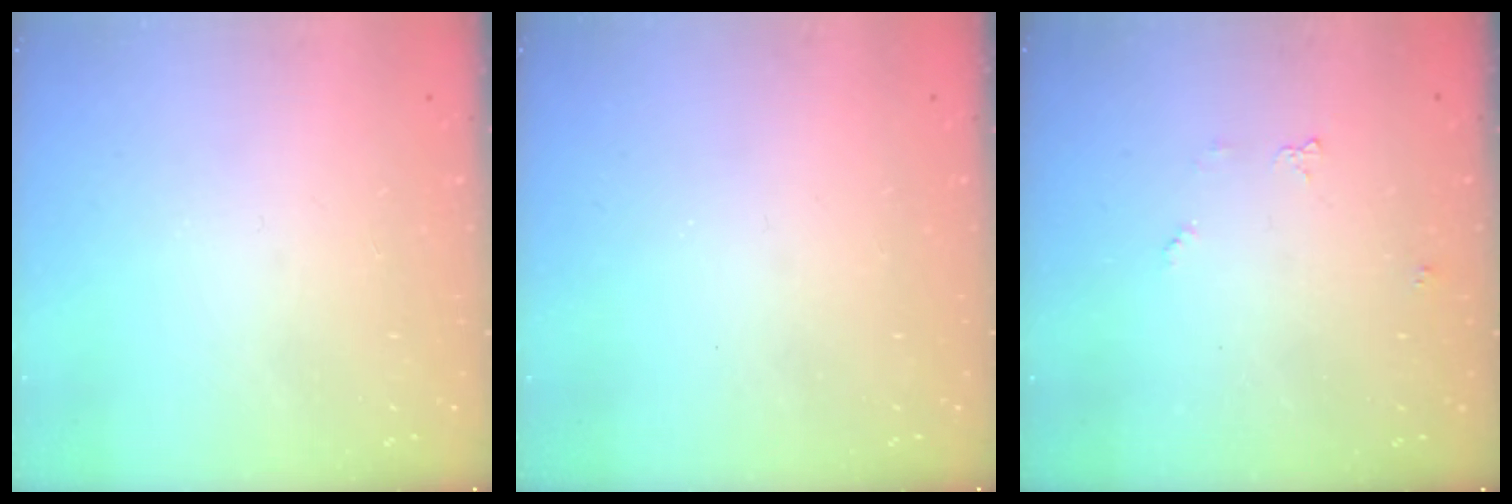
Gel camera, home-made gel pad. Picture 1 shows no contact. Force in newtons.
{"total": 0.0}
{"total": 4.7, "press": 4.7, "slide": 0.4}